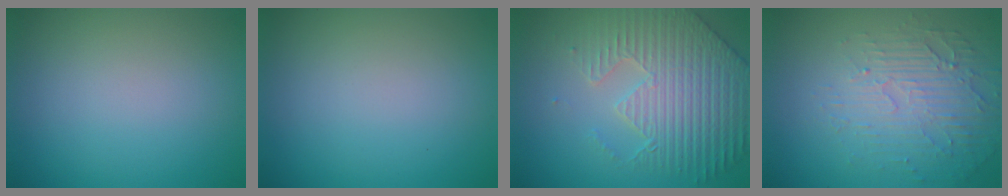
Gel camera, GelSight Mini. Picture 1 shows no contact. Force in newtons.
{"total": 0.0}
{"total": 5.9, "press": 5.4, "slide": 2.5}
{"total": 5.2, "press": 3.3, "slide": 4.1}